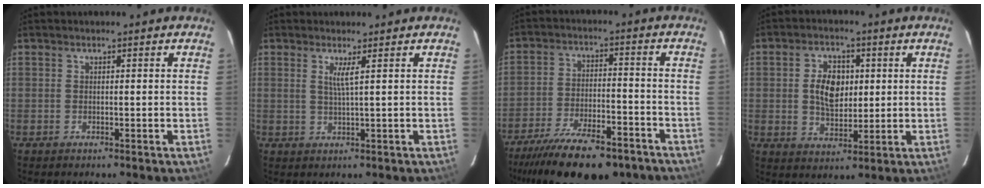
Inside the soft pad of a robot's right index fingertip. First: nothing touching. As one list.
[{"total": 2.3, "force": [1.0, -0.5, 2.0], "torque": [-0.038, -0.007, 0.018]}, {"total": 20.9, "force": [-16.4, 6.9, 11.0], "torque": [-0.215, -0.032, -0.242]}, {"total": 8.1, "force": [1.2, 5.1, 6.1], "torque": [-0.113, 0.011, 0.024]}]